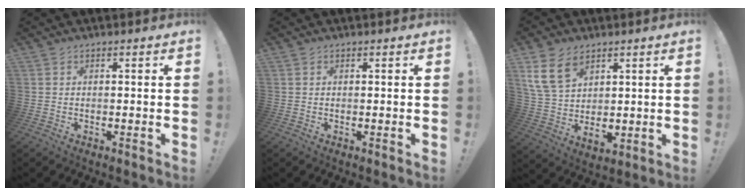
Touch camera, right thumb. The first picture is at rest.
{"total": 0.0}
{"total": 12.8, "force": [6.3, 8.8, 6.9], "torque": [-0.130, -0.030, 0.124]}